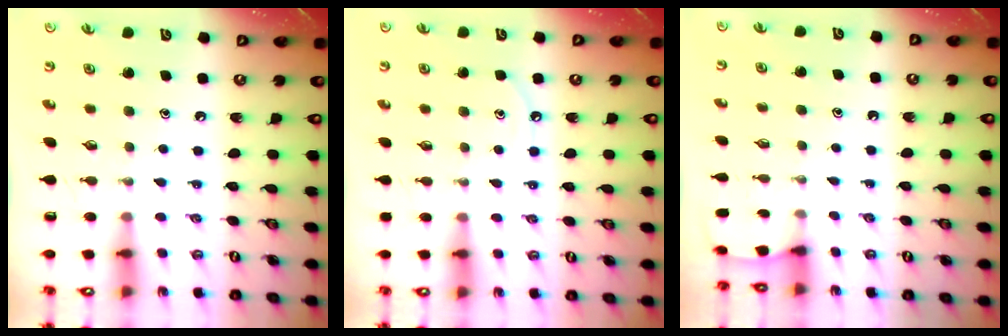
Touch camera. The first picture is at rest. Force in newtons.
{"total": 5.4, "press": 5.4, "slide": 0.5}
{"total": 1.8, "press": 1.8, "slide": 0.2}